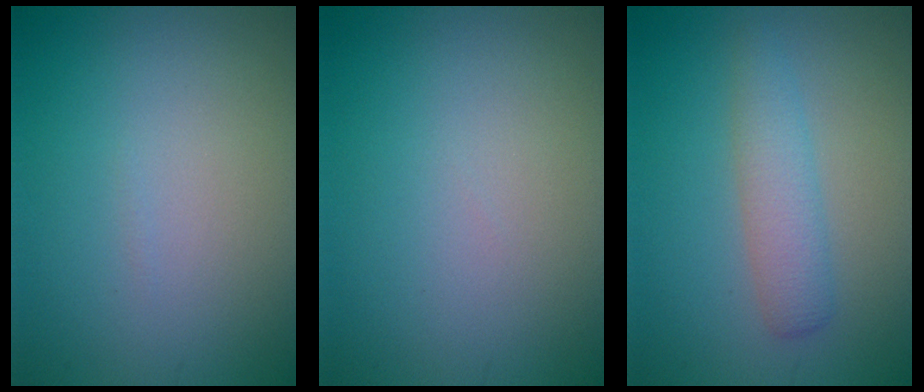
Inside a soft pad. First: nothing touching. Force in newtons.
{"total": 0.0}
{"total": 2.8, "press": 2.8, "slide": 0.1}